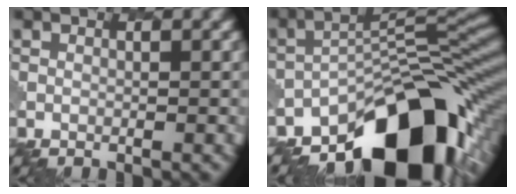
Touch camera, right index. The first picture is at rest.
{"total": 13.6, "force": [-9.0, 5.5, 8.5], "torque": [-0.099, 0.005, -0.154]}